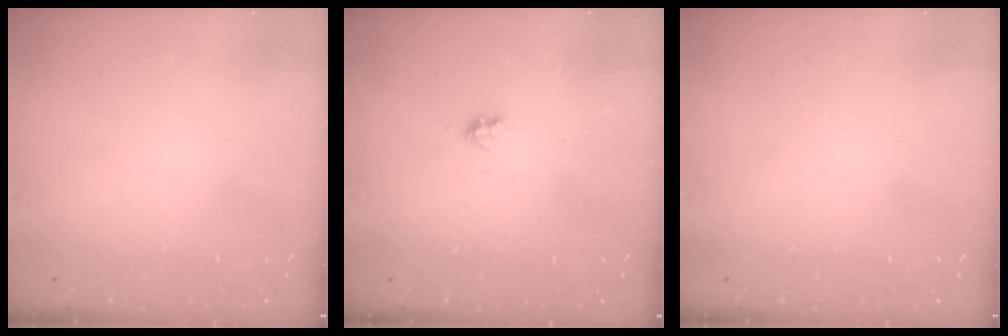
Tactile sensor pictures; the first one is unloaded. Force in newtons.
{"total": 1.9, "press": 1.8, "slide": 0.4}
{"total": 0.0}